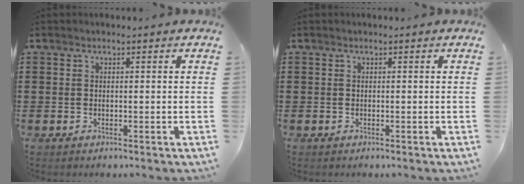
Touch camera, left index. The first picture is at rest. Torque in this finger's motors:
{"motor_torque": [0.00, 0.00, 0.00, 0.00]}